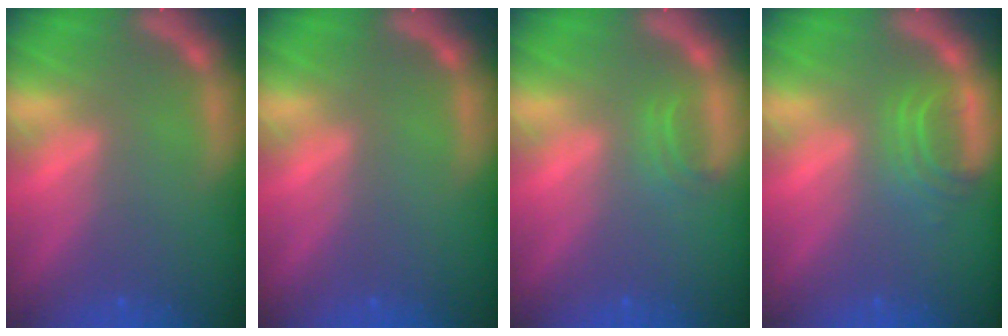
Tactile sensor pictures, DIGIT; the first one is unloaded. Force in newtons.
{"total": 0.0}
{"total": 1.4}
{"total": 2.9}